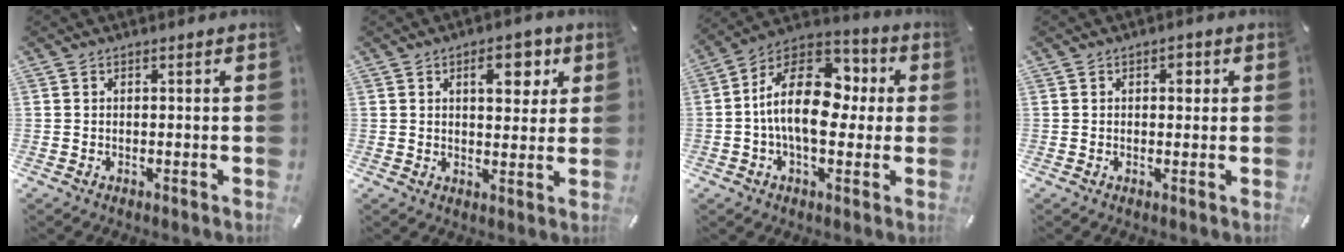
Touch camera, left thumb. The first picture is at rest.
{"total": 8.0, "force": [3.2, 4.2, 6.0], "torque": [-0.072, -0.009, 0.045]}
{"total": 18.8, "force": [0.7, 11.9, 14.5], "torque": [-0.262, 0.008, 0.013]}
{"total": 2.5, "force": [0.7, 1.6, 1.8], "torque": [-0.014, -0.001, 0.004]}